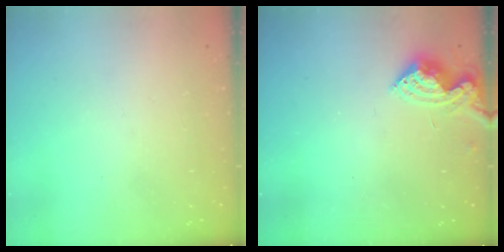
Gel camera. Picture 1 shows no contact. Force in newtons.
{"total": 8.3, "press": 8.3, "slide": 0.2}